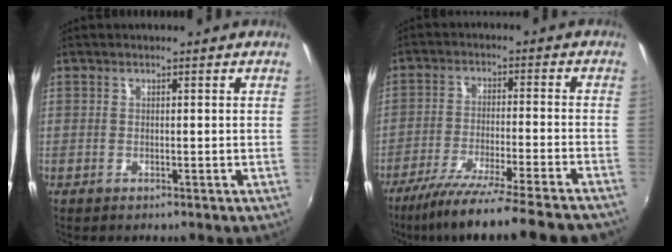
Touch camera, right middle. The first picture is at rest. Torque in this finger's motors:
{"motor_torque": [1.14, -1.00, 0.39, 0.15]}